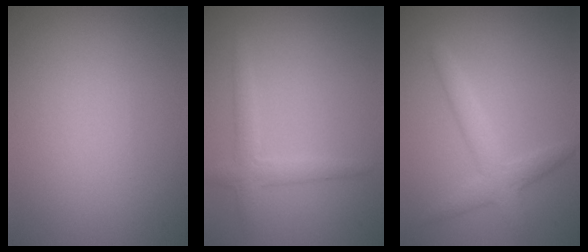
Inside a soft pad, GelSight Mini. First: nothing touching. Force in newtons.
{"total": 2.3, "press": 2.3, "slide": 0.1}
{"total": 3.0, "press": 3.0, "slide": 0.1}